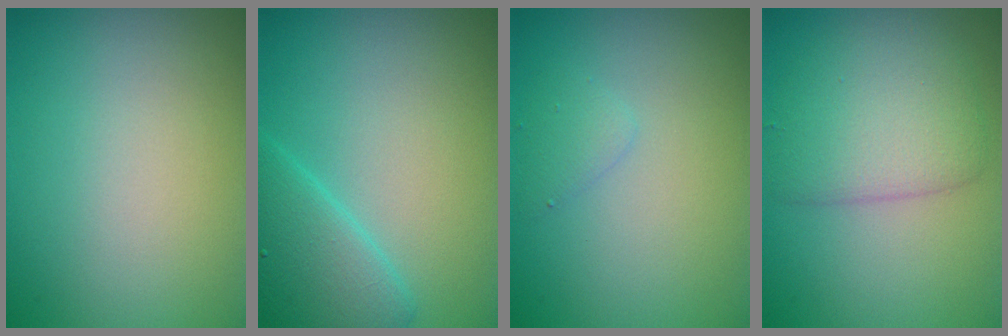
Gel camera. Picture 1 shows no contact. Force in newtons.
{"total": 4.2, "press": 4.2, "slide": 0.2}
{"total": 1.0, "press": 1.0, "slide": 0.1}
{"total": 4.4, "press": 4.4, "slide": 0.1}